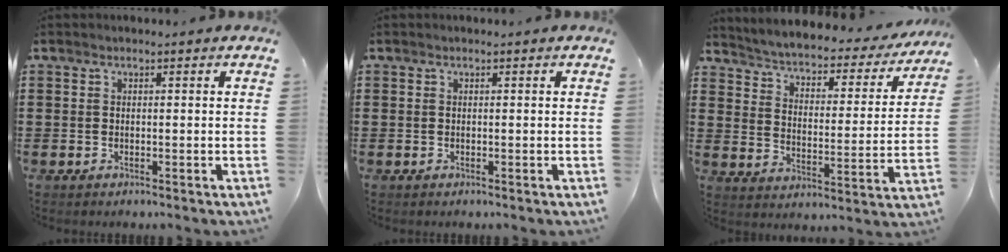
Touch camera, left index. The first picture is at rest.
{"total": 0.0}
{"total": 2.9, "force": [2.6, 0.3, 1.2], "torque": [-0.041, -0.027, 0.033]}